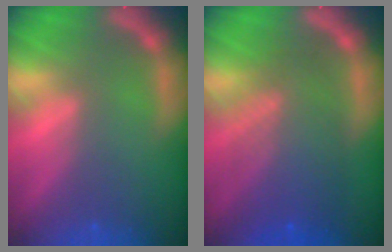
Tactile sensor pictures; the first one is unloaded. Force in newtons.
{"total": 8.0}